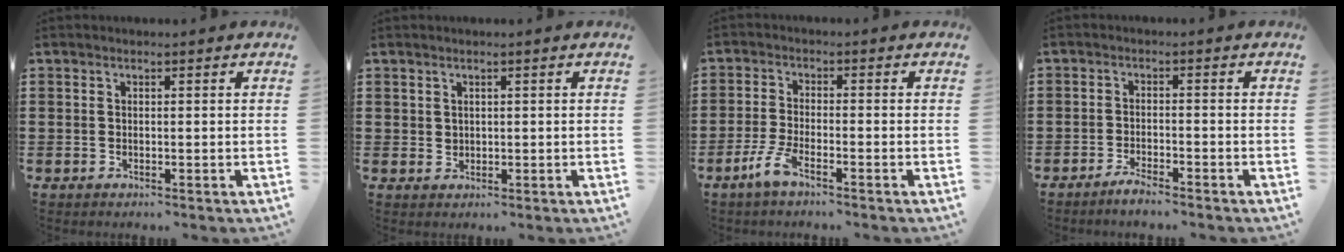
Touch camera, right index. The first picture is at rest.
{"total": 1.3, "force": [0.9, 1.0, 0.1], "torque": [-0.005, 0.003, 0.018]}
{"total": 3.9, "force": [-2.7, 0.6, 2.8], "torque": [-0.082, -0.010, -0.060]}
{"total": 2.3, "force": [-2.1, 0.1, 0.8], "torque": [-0.017, 0.003, -0.041]}